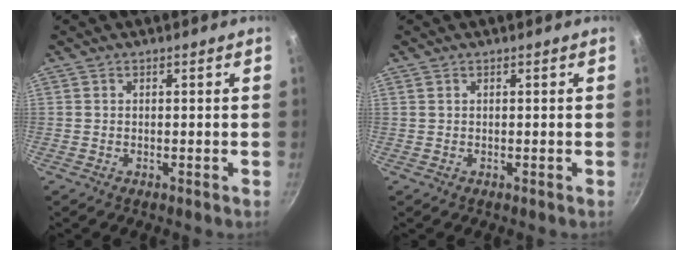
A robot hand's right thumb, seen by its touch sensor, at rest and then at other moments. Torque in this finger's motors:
{"motor_torque": [0.26, 0.75, 0.44, -0.09, -0.05]}